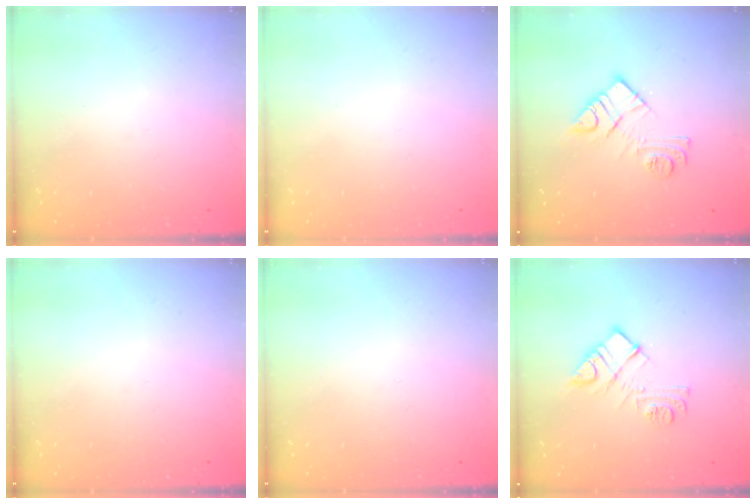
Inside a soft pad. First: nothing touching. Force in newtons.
{"total": 1.7, "press": 1.7, "slide": 0.1}
{"total": 11.1, "press": 11.0, "slide": 0.8}
{"total": 0.0}
{"total": 0.0}
{"total": 11.1, "press": 11.1, "slide": 0.5}